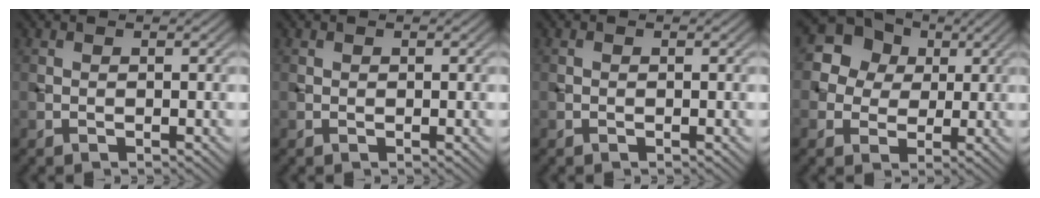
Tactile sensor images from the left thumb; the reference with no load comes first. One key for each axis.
{"total": 0.0}
{"total": 0.0}
{"total": 12.4, "fx": 4.1, "fy": 10.8, "fz": 4.3, "tx": -0.152, "ty": 0.031, "tz": 0.061}